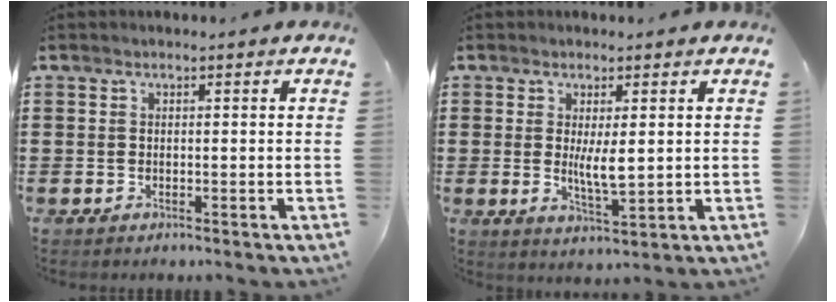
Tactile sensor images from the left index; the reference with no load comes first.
{"total": 4.9, "force": [0.7, 1.2, 4.7], "torque": [-0.080, -0.005, 0.012]}